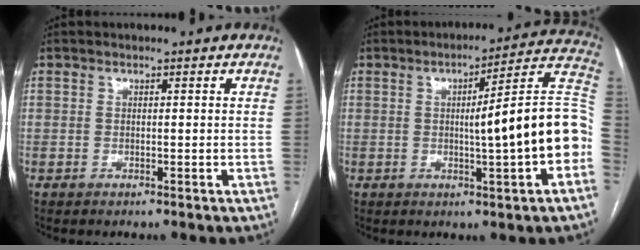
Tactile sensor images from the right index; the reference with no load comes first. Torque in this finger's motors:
{"motor_torque": [1.61, -0.37, 0.58, 0.15]}